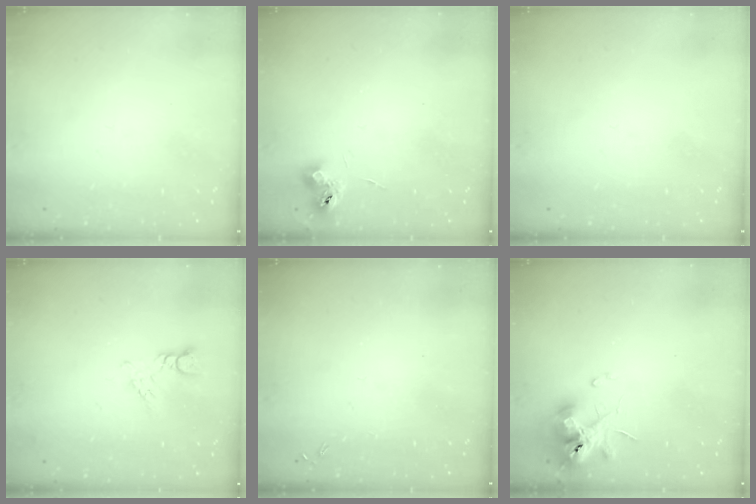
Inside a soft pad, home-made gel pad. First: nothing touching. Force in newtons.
{"total": 6.9, "press": 6.9, "slide": 0.7}
{"total": 0.0}
{"total": 4.0, "press": 4.0, "slide": 0.5}
{"total": 0.0}
{"total": 10.9, "press": 10.9, "slide": 1.1}